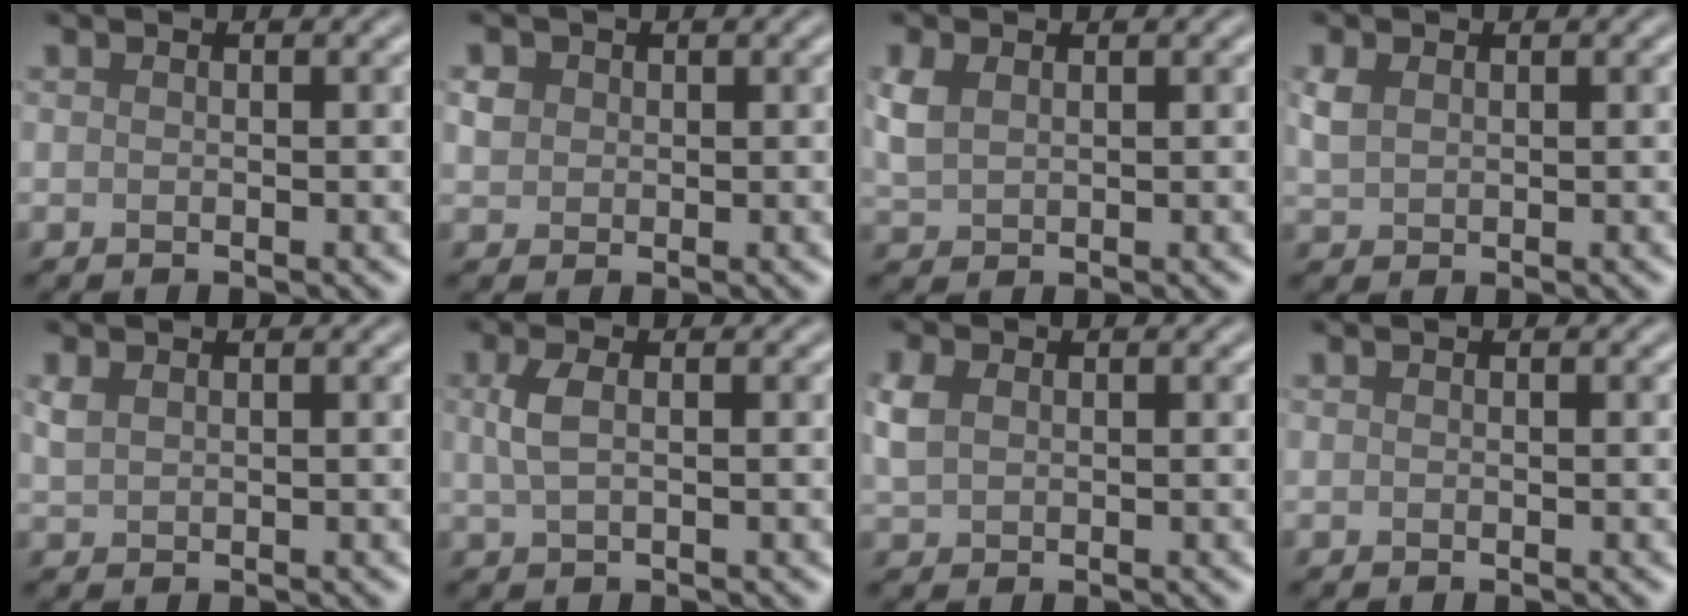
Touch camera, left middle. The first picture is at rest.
{"total": 1.4, "force": [0.4, 1.3, 0.4], "torque": [-0.005, 0.001, 0.007]}
{"total": 2.5, "force": [1.0, 1.7, 1.6], "torque": [-0.044, 0.003, 0.022]}
{"total": 1.8, "force": [0.7, 1.3, 1.0], "torque": [-0.026, 0.003, 0.018]}
{"total": 1.2, "force": [0.7, 0.7, 0.7], "torque": [-0.019, 0.001, 0.018]}
{"total": 2.1, "force": [0.5, 1.0, 1.8], "torque": [-0.045, 0.003, 0.010]}
{"total": 2.4, "force": [0.7, 1.9, 1.4], "torque": [-0.036, 0.005, 0.013]}
{"total": 0.0}